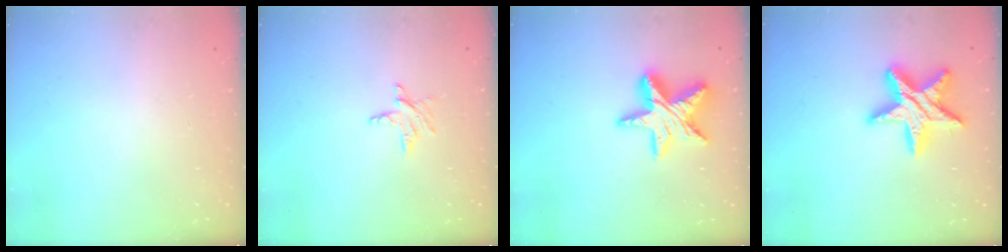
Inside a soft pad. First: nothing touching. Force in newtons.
{"total": 3.9, "press": 3.9, "slide": 0.4}
{"total": 15.5, "press": 15.4, "slide": 1.1}
{"total": 16.2, "press": 16.1, "slide": 1.1}